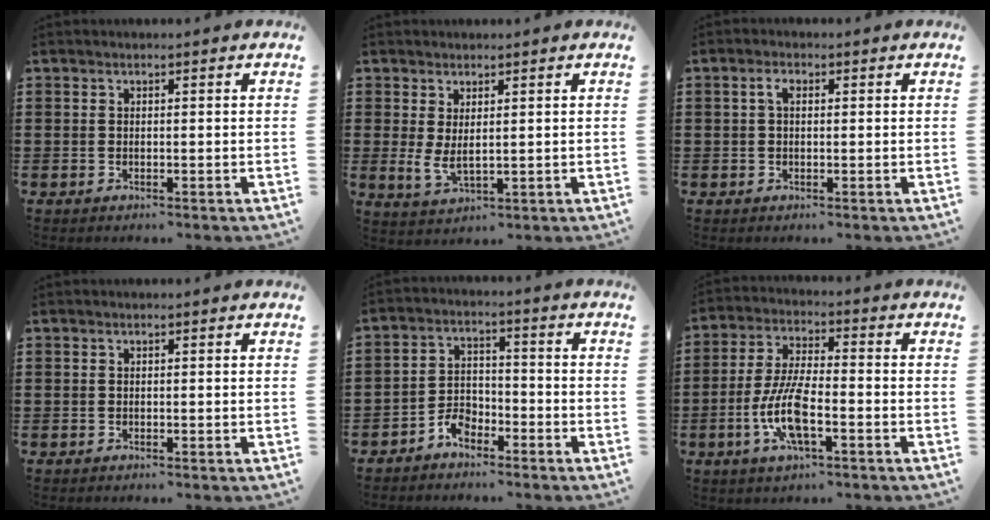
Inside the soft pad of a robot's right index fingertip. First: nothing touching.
{"total": 3.1, "force": [1.1, 1.1, 2.7], "torque": [-0.061, -0.002, 0.020]}
{"total": 1.9, "force": [0.4, 1.0, 1.6], "torque": [-0.034, 0.009, 0.005]}
{"total": 0.0}
{"total": 4.2, "force": [-3.3, 2.2, 1.4], "torque": [-0.036, 0.011, -0.067]}
{"total": 9.1, "force": [-3.0, 2.7, 8.1], "torque": [-0.180, -0.012, -0.060]}